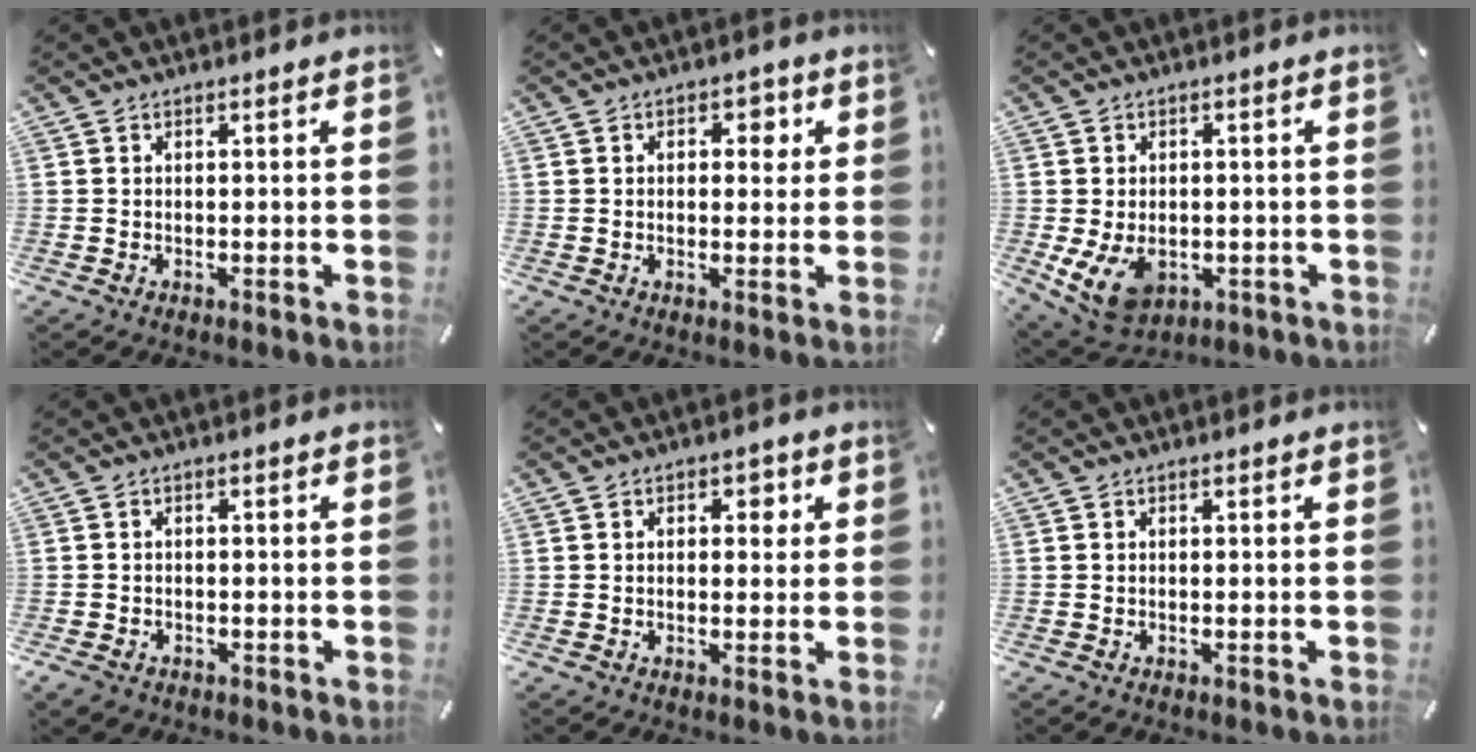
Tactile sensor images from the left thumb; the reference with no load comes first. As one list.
[{"total": 3.9, "force": [1.0, 2.8, 2.6], "torque": [-0.018, -0.006, 0.004]}, {"total": 9.2, "force": [-2.2, 6.8, 5.8], "torque": [-0.109, 0.000, -0.038]}, {"total": 2.0, "force": [-1.2, 1.4, 0.8], "torque": [-0.021, 0.003, -0.028]}, {"total": 3.2, "force": [0.7, 2.2, 2.1], "torque": [-0.015, -0.003, 0.000]}, {"total": 0.0}]